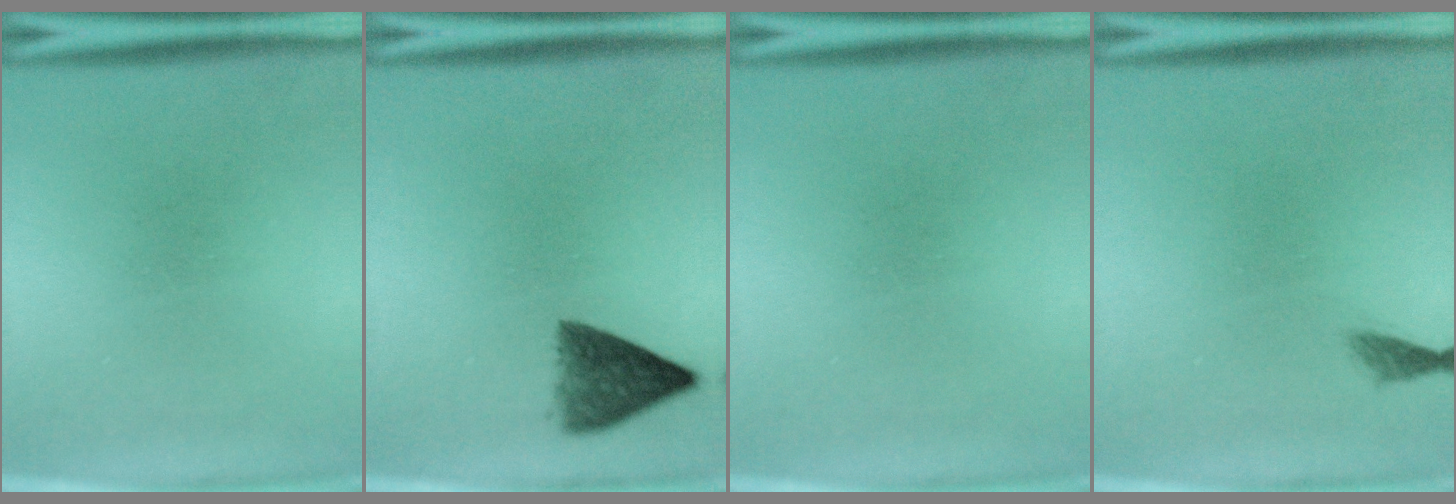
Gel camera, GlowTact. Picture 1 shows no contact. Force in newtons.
{"total": 6.3}
{"total": 0.0}
{"total": 1.3}